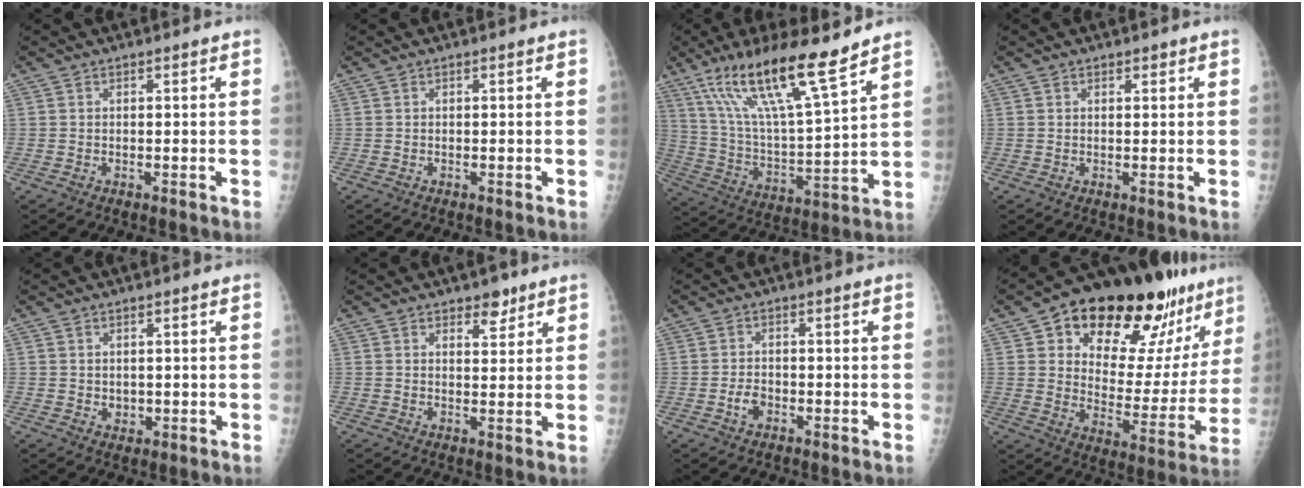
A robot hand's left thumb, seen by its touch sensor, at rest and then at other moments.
{"total": 0.0}
{"total": 19.0, "force": [12.9, 2.5, 13.6], "torque": [-0.230, -0.060, 0.239]}
{"total": 1.0, "force": [0.7, 0.6, 0.4], "torque": [0.002, -0.004, 0.008]}
{"total": 1.9, "force": [0.2, 1.7, 0.9], "torque": [-0.008, -0.003, 0.009]}
{"total": 3.8, "force": [2.6, 2.0, 1.8], "torque": [-0.006, -0.016, 0.038]}
{"total": 2.7, "force": [-1.1, 1.9, 1.6], "torque": [-0.023, 0.008, -0.020]}
{"total": 28.0, "force": [17.5, 12.7, 17.8], "torque": [-0.213, -0.054, 0.254]}